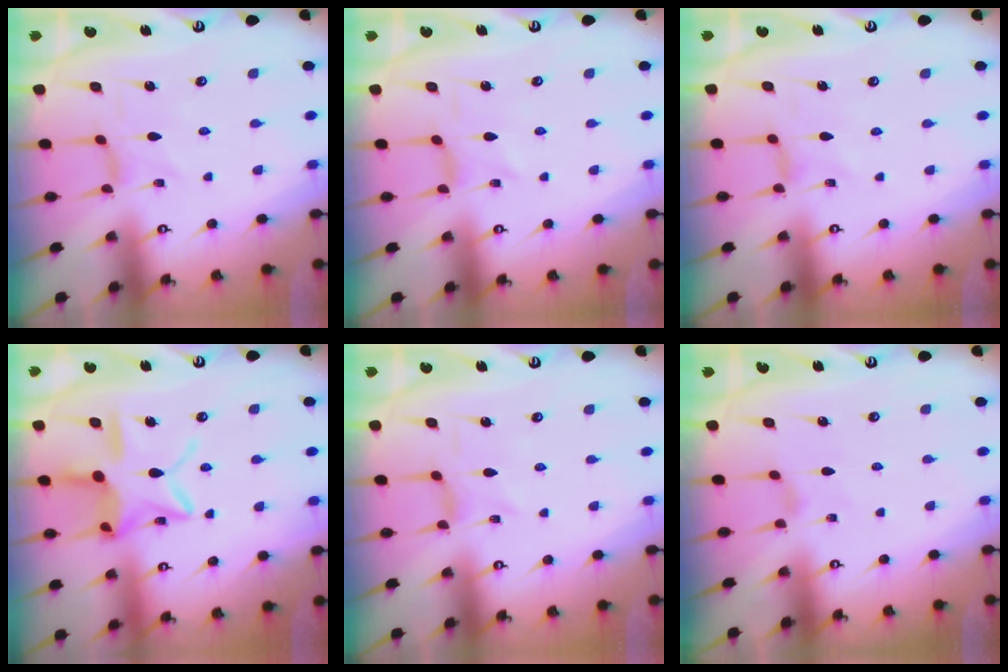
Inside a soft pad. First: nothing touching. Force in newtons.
{"total": 0.0}
{"total": 0.5, "press": 0.5, "slide": 0.3}
{"total": 14.0, "press": 14.0, "slide": 1.0}
{"total": 0.0}
{"total": 0.0}